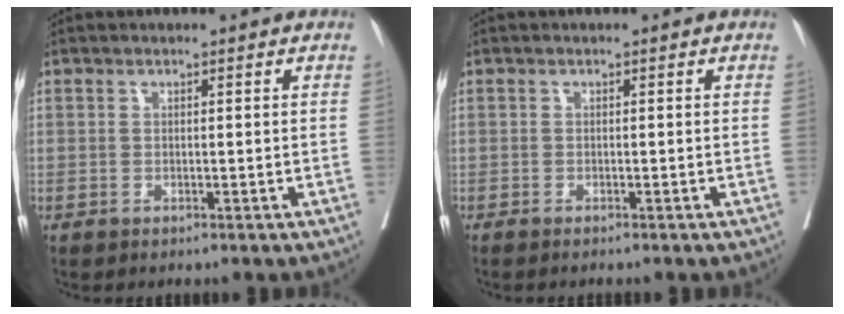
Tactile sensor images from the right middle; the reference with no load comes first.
{"total": 1.3, "force": [-1.2, 0.0, 0.6], "torque": [-0.009, -0.001, -0.014]}